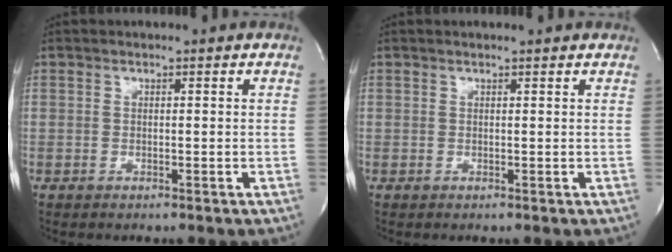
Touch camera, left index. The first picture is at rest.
{"total": 2.9, "force": [2.8, 0.1, 0.7], "torque": [-0.014, 0.011, 0.026]}